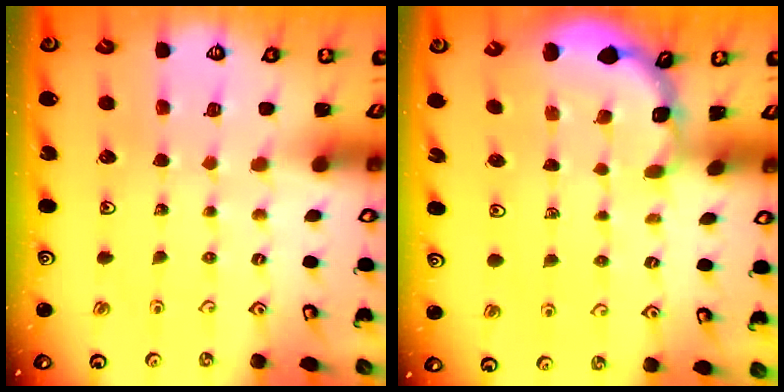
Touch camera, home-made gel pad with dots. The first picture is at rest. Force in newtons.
{"total": 1.9, "press": 1.9, "slide": 0.2}